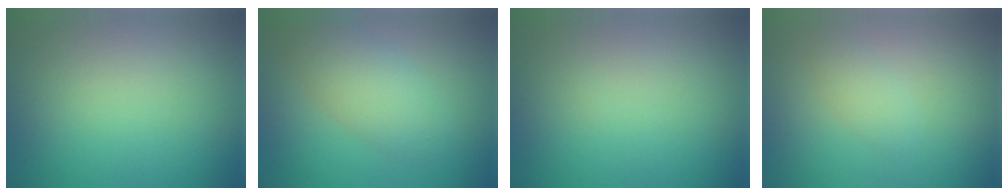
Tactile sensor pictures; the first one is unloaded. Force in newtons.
{"total": 3.9, "press": 3.9, "slide": 0.3}
{"total": 0.0}
{"total": 1.4, "press": 1.4, "slide": 0.1}